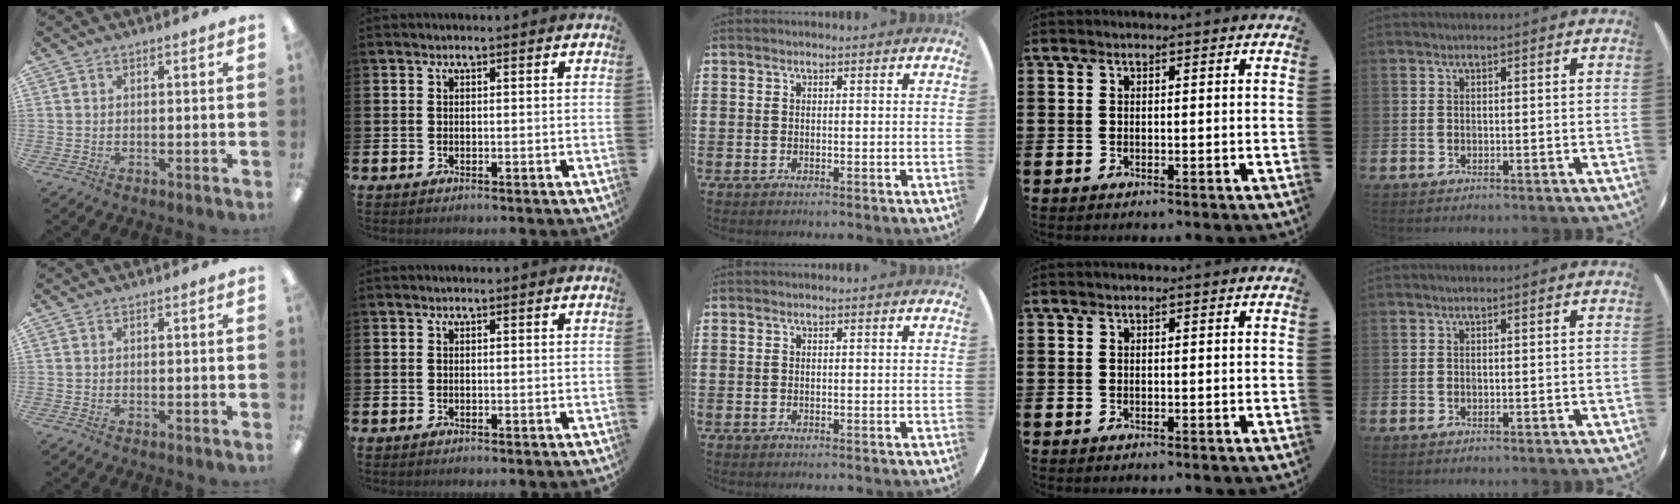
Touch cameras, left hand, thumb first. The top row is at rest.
{}